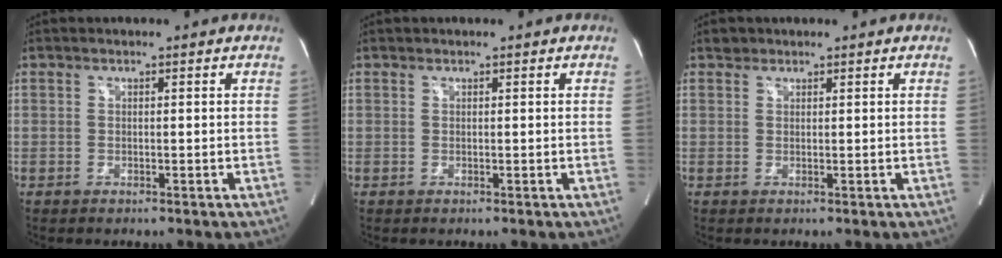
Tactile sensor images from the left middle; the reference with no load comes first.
{"total": 0.0}
{"total": 1.0, "force": [0.8, 0.5, 0.0], "torque": [0.003, 0.004, 0.012]}